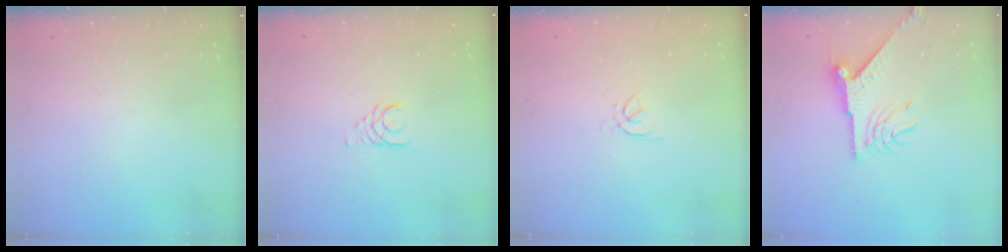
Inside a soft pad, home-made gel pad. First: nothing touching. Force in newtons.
{"total": 2.9, "press": 2.9, "slide": 0.3}
{"total": 1.6, "press": 1.5, "slide": 0.5}
{"total": 9.7, "press": 9.7, "slide": 0.3}